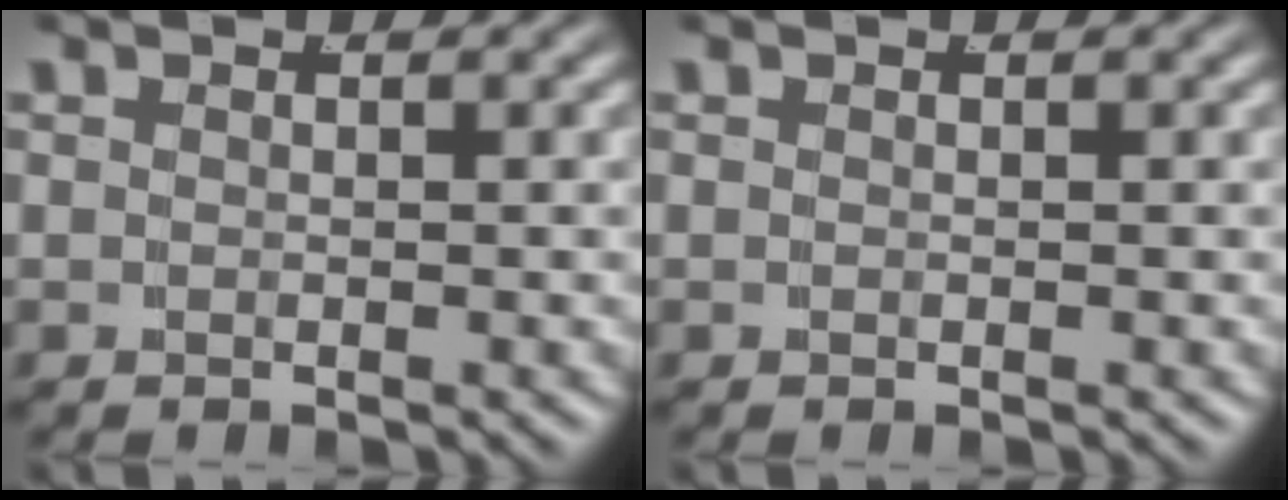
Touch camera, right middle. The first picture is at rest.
{"total": 0.0}